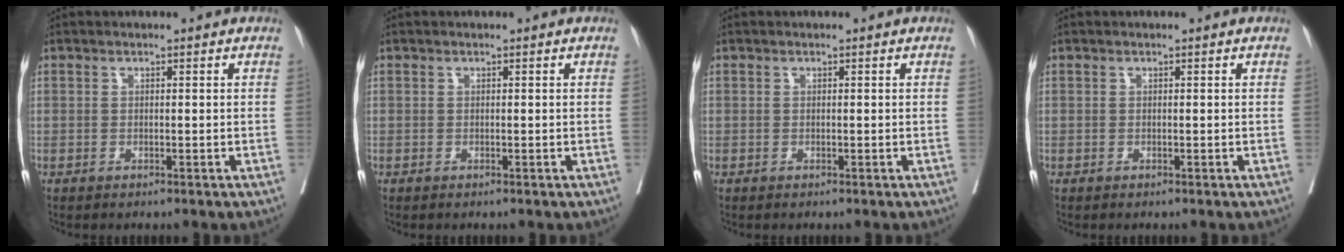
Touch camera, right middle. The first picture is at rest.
{"total": 0.0}
{"total": 0.0}
{"total": 0.0}